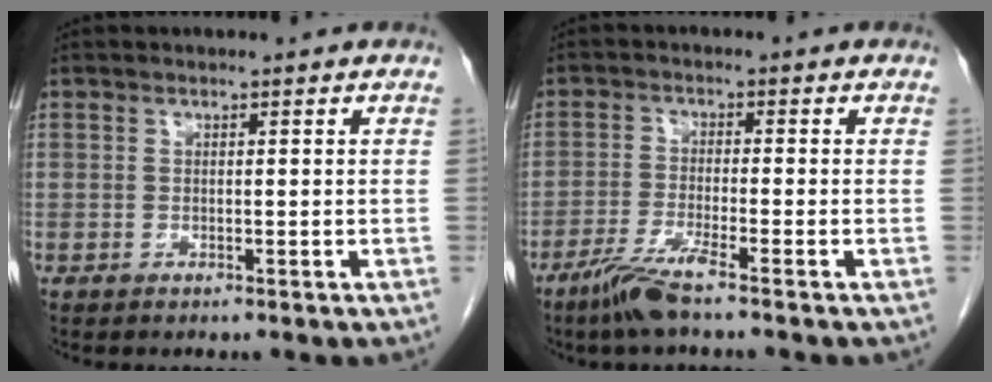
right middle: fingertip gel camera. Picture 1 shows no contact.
{"total": 5.2, "force": [-3.7, -0.3, 3.6], "torque": [-0.077, -0.015, -0.079]}